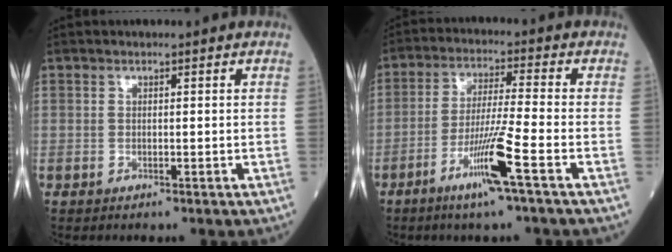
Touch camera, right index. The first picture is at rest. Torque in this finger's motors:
{"motor_torque": [1.30, -0.68, 0.60, 0.20]}